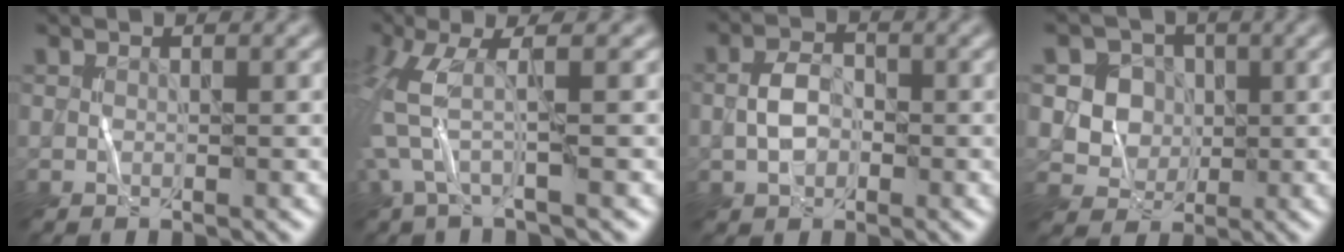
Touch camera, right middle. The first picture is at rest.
{"total": 4.7, "force": [0.2, 0.7, 4.6], "torque": [-0.119, -0.001, 0.001]}
{"total": 2.9, "force": [-0.4, 2.1, 2.0], "torque": [-0.046, 0.003, -0.010]}
{"total": 5.2, "force": [1.0, 4.7, 2.0], "torque": [-0.036, 0.001, 0.015]}